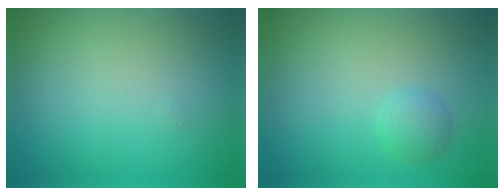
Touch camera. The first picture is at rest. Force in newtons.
{"total": 1.3, "press": 1.3, "slide": 0.1}